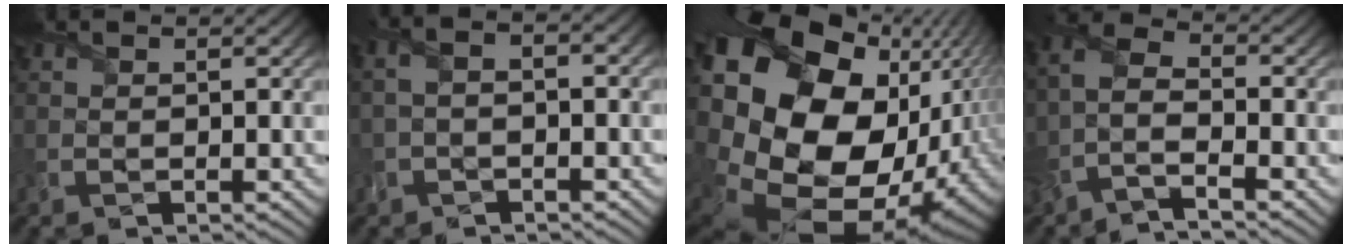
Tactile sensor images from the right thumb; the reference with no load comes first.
{"total": 3.5, "force": [-0.8, 1.7, 2.9], "torque": [-0.064, 0.008, -0.012]}
{"total": 22.2, "force": [-0.4, 16.9, 14.5], "torque": [-0.341, -0.056, -0.005]}
{"total": 5.6, "force": [-3.6, 1.6, 3.9], "torque": [-0.097, 0.004, -0.092]}